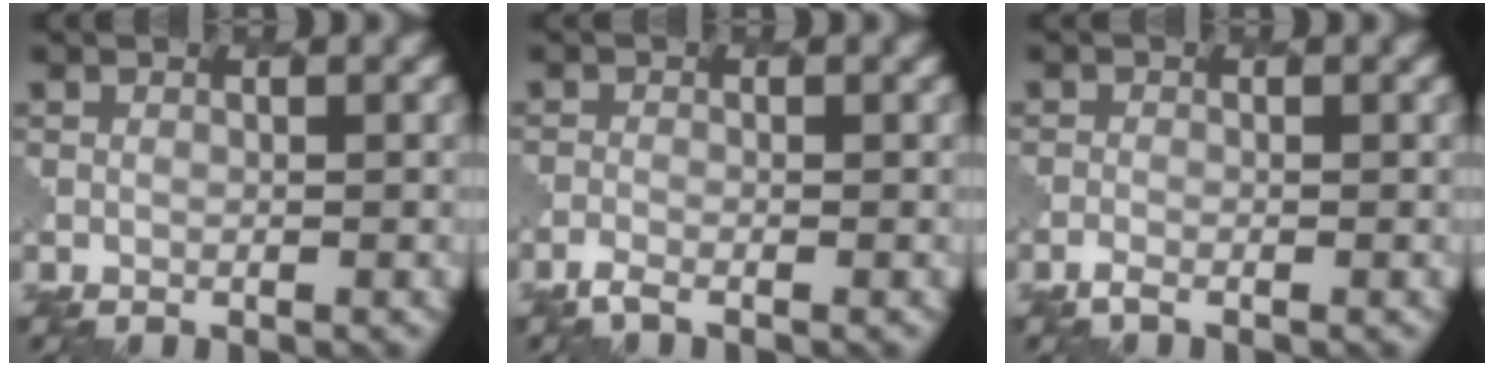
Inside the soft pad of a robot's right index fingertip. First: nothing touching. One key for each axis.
{"total": 1.2, "fx": -1.1, "fy": 0.2, "fz": 0.5, "tx": -0.013, "ty": -0.007, "tz": -0.028}
{"total": 0.8, "fx": -0.7, "fy": 0.2, "fz": 0.3, "tx": -0.010, "ty": -0.004, "tz": -0.019}